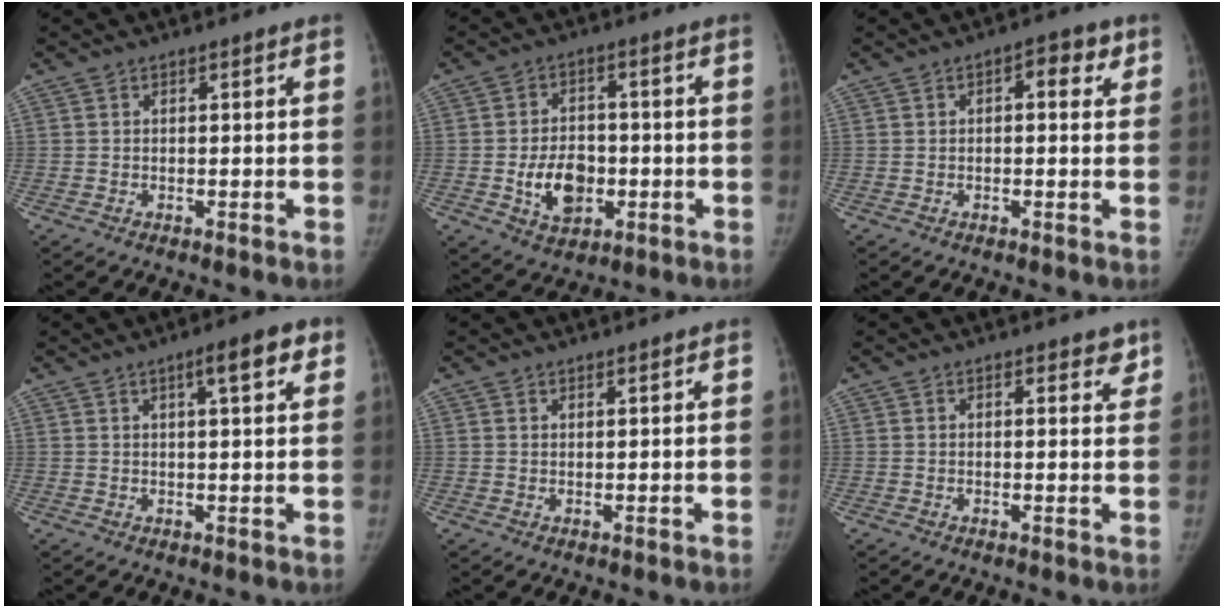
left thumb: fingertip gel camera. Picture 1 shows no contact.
{"total": 9.2, "force": [-2.1, 6.5, 6.1], "torque": [-0.075, 0.008, -0.030]}
{"total": 4.2, "force": [1.4, 2.3, 3.2], "torque": [-0.017, 0.004, 0.011]}
{"total": 5.9, "force": [2.8, 1.3, 5.1], "torque": [-0.061, -0.002, 0.036]}
{"total": 0.6, "force": [0.6, 0.1, 0.1], "torque": [0.003, -0.005, 0.012]}
{"total": 2.7, "force": [1.8, 1.2, 1.5], "torque": [0.006, -0.008, 0.019]}